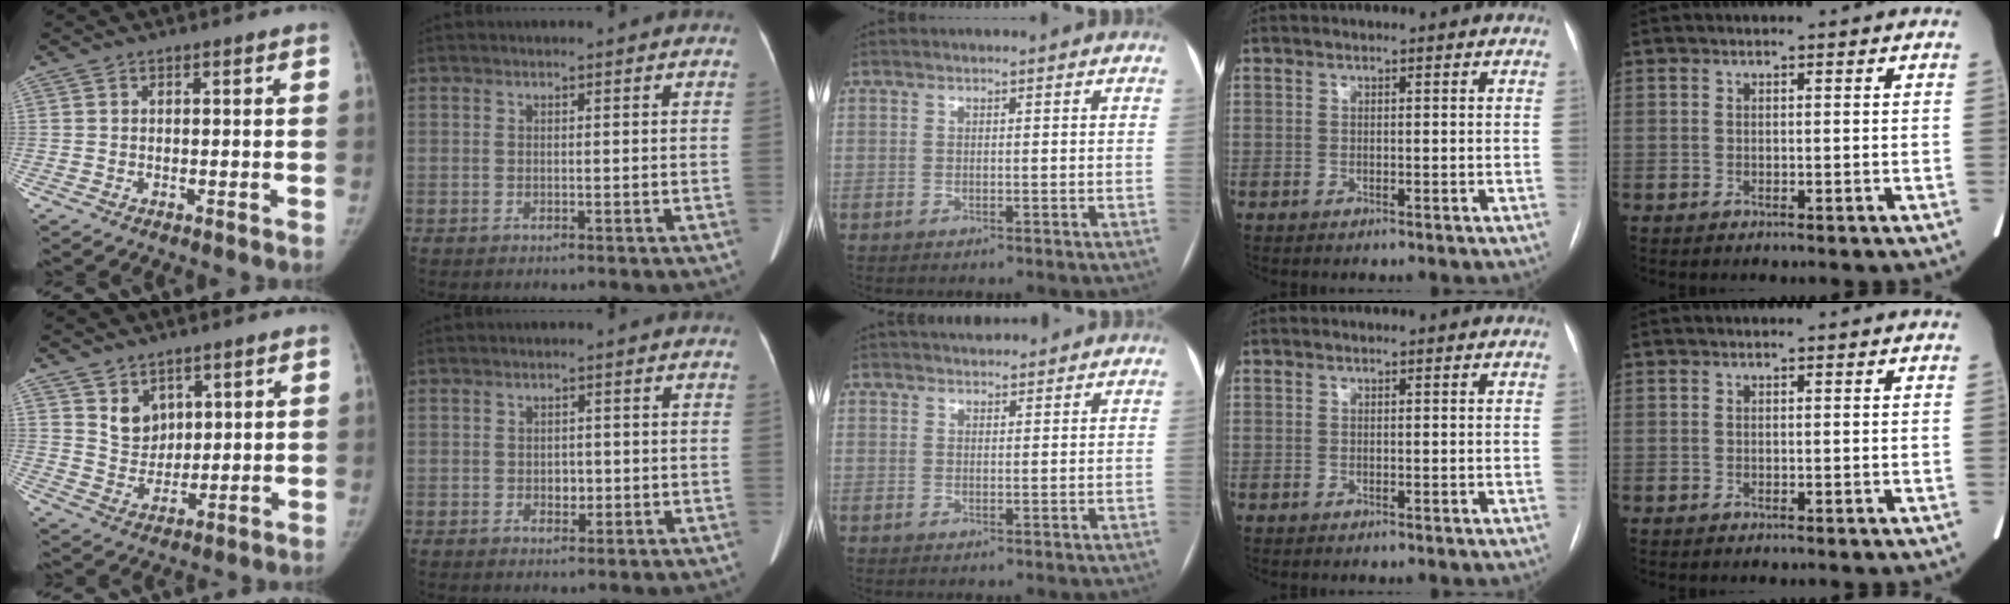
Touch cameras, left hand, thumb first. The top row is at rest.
{"thumb": {"total": 6.3, "force": [3.4, 4.7, 2.4], "torque": [-0.010, -0.029, 0.071]}, "index": {"total": 1.8, "force": [-0.5, 1.4, 1.1], "torque": [-0.018, 0.002, -0.004]}, "middle": {"total": 5.2, "force": [4.8, 1.4, 1.5], "torque": [-0.016, 0.031, 0.068]}}